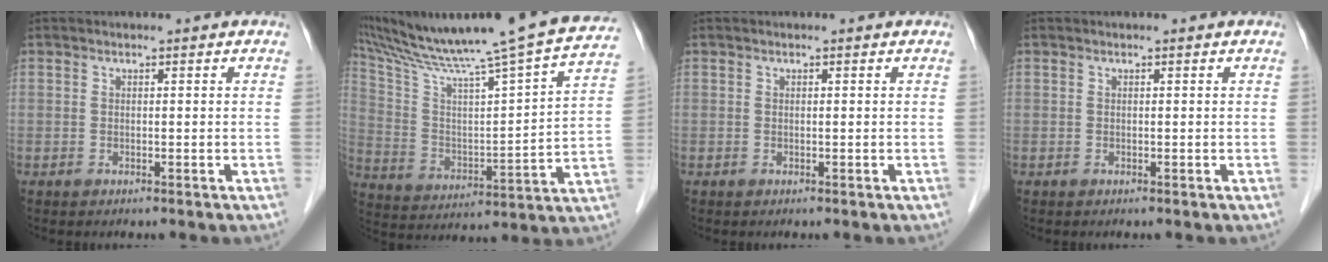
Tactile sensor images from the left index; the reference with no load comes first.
{"total": 25.0, "force": [21.7, -0.6, 12.5], "torque": [-0.213, -0.036, 0.322]}
{"total": 0.0}
{"total": 0.0}